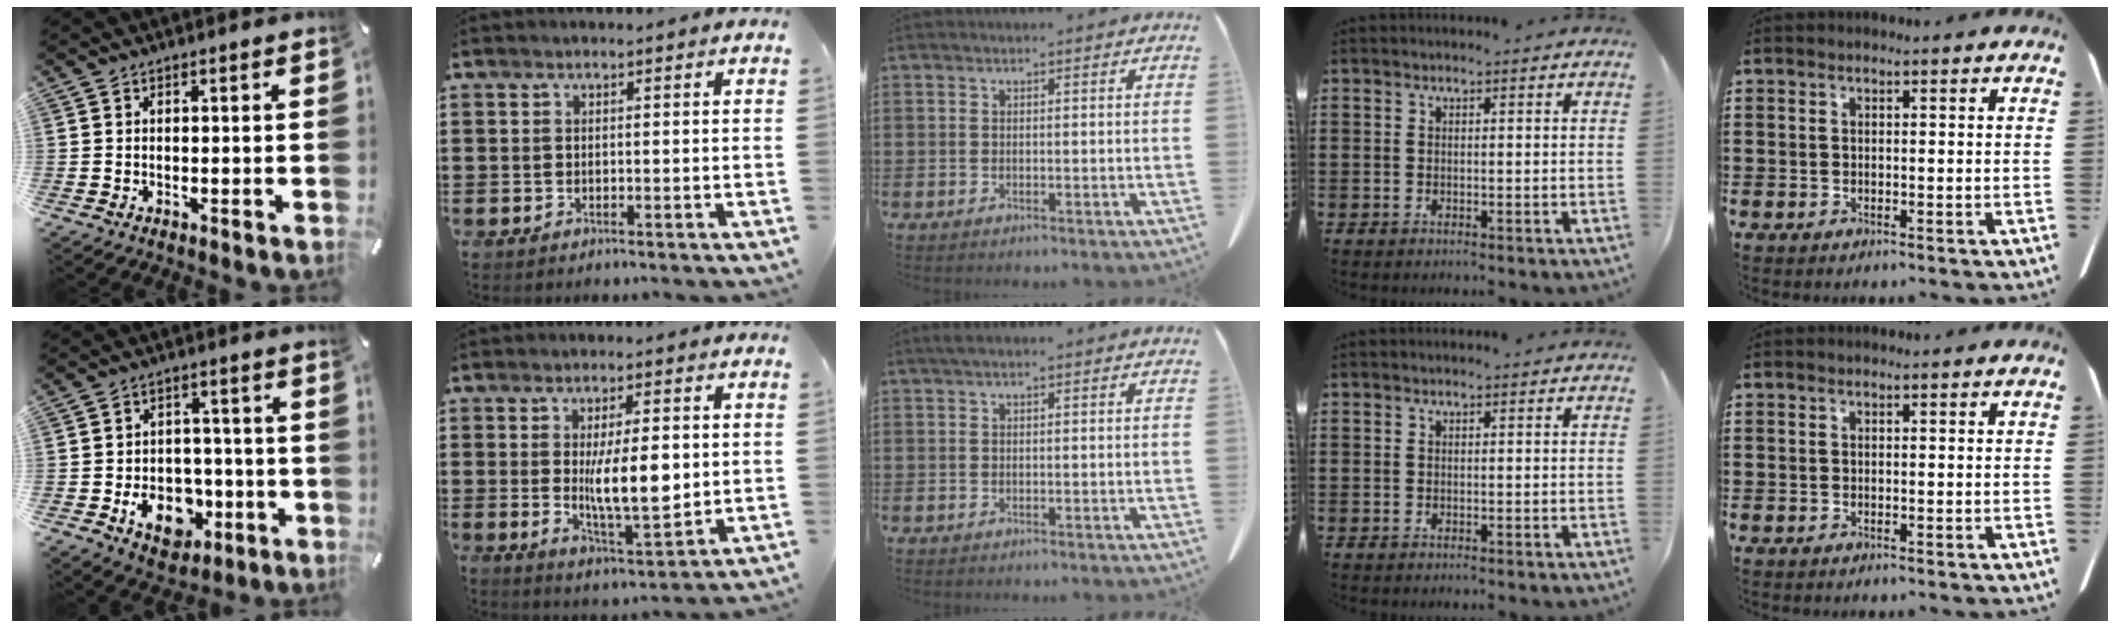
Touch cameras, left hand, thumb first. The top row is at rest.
{"thumb": {"total": 11.3, "force": [-3.9, 8.6, 6.3], "torque": [-0.100, 0.021, -0.063]}, "index": {"total": 9.4, "force": [0.7, 3.3, 8.8], "torque": [-0.142, -0.007, 0.008]}, "middle": {"total": 0.8, "force": [0.3, 0.1, 0.7], "torque": [-0.014, 0.001, 0.006]}}